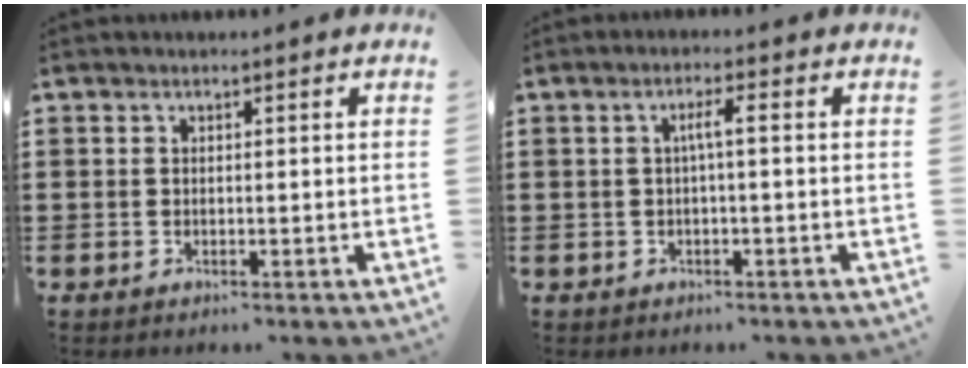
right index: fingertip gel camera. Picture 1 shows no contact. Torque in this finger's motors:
{"motor_torque": [0.63, -0.31, 0.24, 0.10]}